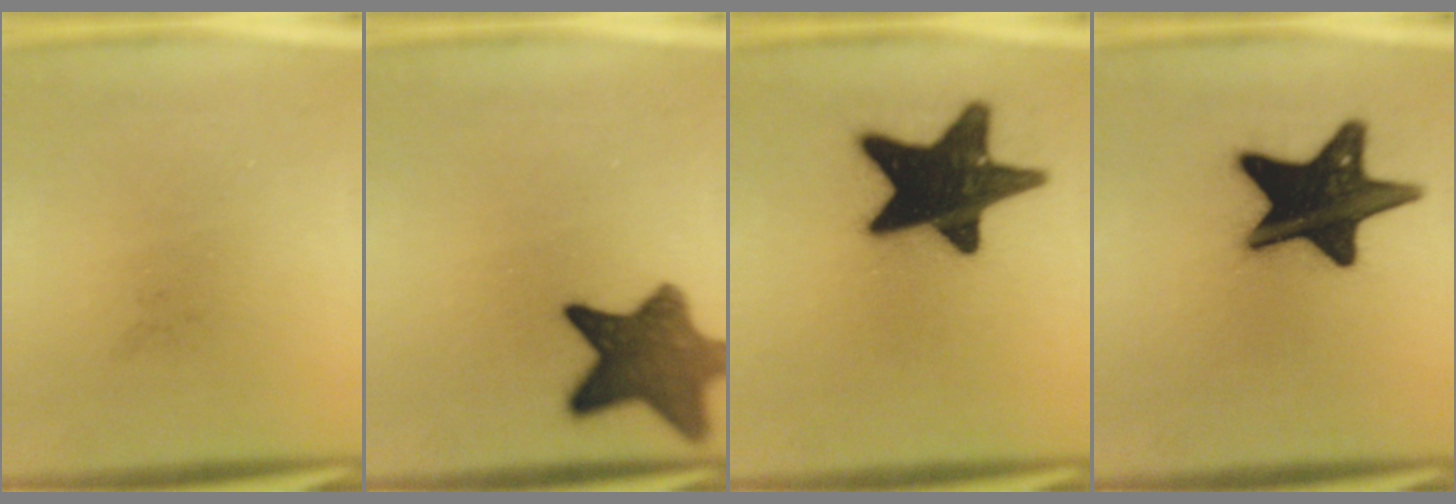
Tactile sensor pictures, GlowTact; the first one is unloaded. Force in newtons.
{"total": 11.5}
{"total": 19.0}
{"total": 19.1}